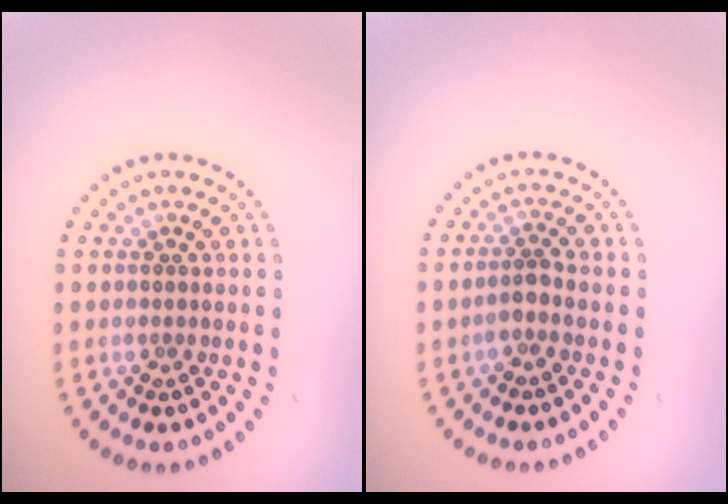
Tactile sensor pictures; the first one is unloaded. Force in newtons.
{"total": 1.5, "press": 1.2, "slide": 0.9}